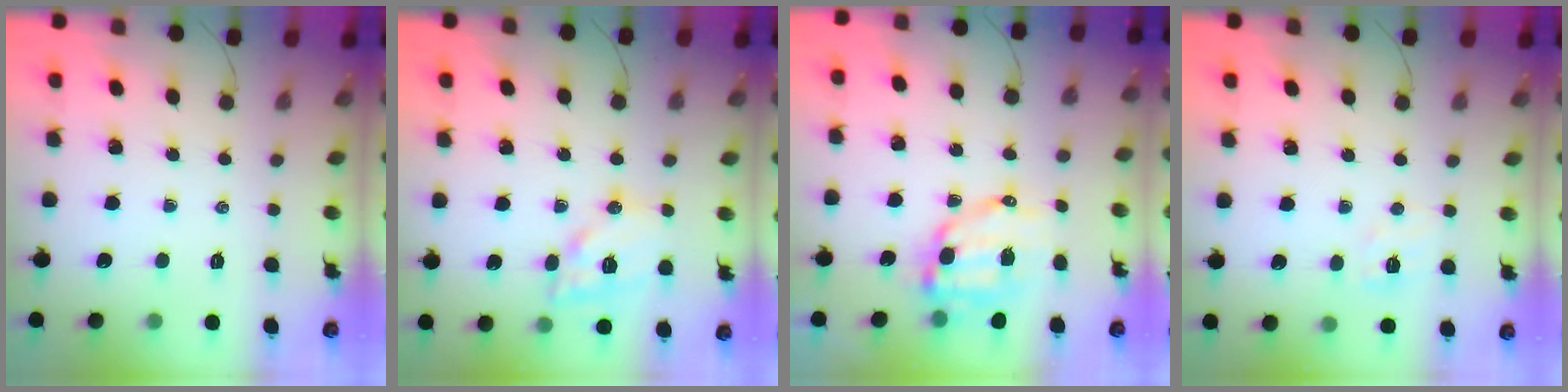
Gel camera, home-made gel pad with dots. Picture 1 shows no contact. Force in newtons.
{"total": 14.2, "press": 14.0, "slide": 1.9}
{"total": 9.6, "press": 9.3, "slide": 2.0}
{"total": 6.0, "press": 5.8, "slide": 1.4}